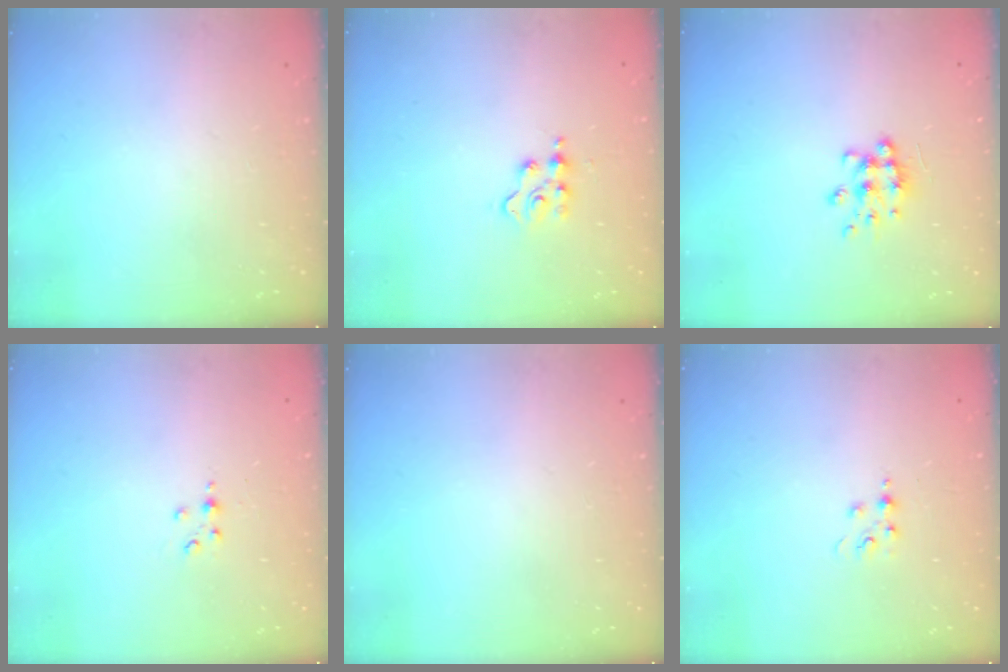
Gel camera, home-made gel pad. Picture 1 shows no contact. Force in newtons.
{"total": 3.0, "press": 3.0, "slide": 0.4}
{"total": 8.0, "press": 8.0, "slide": 0.7}
{"total": 2.9, "press": 2.9, "slide": 0.4}
{"total": 0.0}
{"total": 4.1, "press": 4.1, "slide": 0.5}